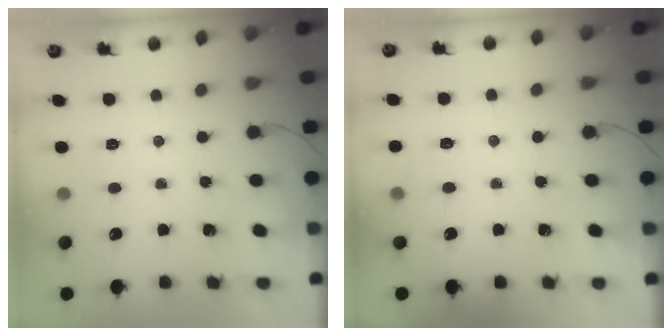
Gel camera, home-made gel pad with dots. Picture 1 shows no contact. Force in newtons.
{"total": 4.8, "press": 4.6, "slide": 1.3}